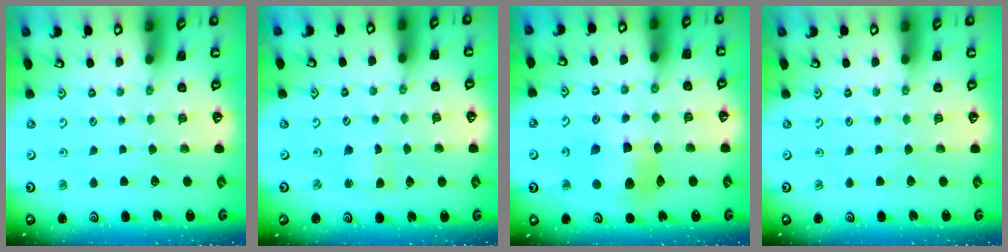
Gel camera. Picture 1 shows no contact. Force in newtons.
{"total": 2.3, "press": 2.3, "slide": 0.4}
{"total": 11.3, "press": 11.2, "slide": 1.5}
{"total": 0.0}